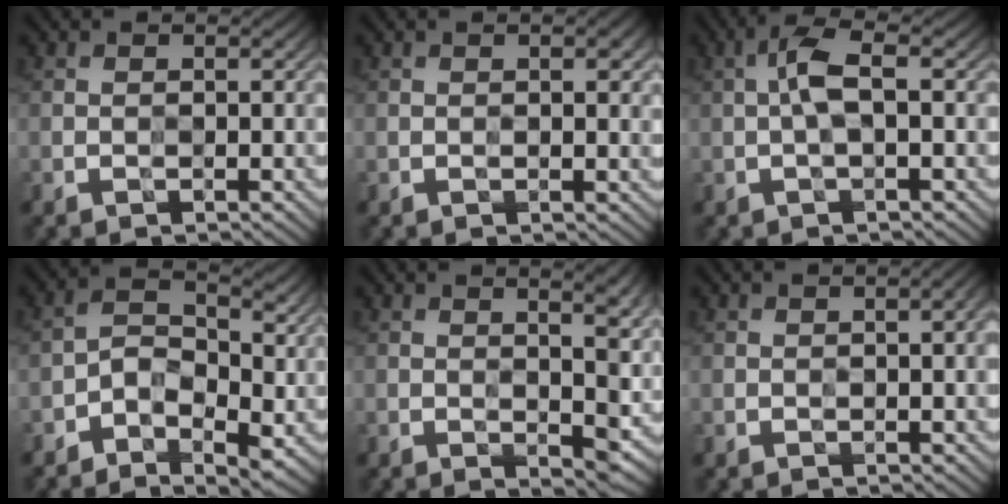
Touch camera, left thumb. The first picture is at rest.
{"total": 1.7, "force": [0.5, 0.3, 1.6], "torque": [-0.024, 0.000, 0.007]}
{"total": 3.5, "force": [0.2, 0.9, 3.4], "torque": [-0.074, 0.013, -0.003]}
{"total": 5.3, "force": [-2.0, 3.1, 3.8], "torque": [-0.065, 0.000, -0.045]}
{"total": 7.1, "force": [1.9, 1.9, 6.6], "torque": [-0.082, 0.001, 0.028]}
{"total": 3.0, "force": [0.3, 0.6, 2.9], "torque": [-0.040, 0.005, 0.003]}